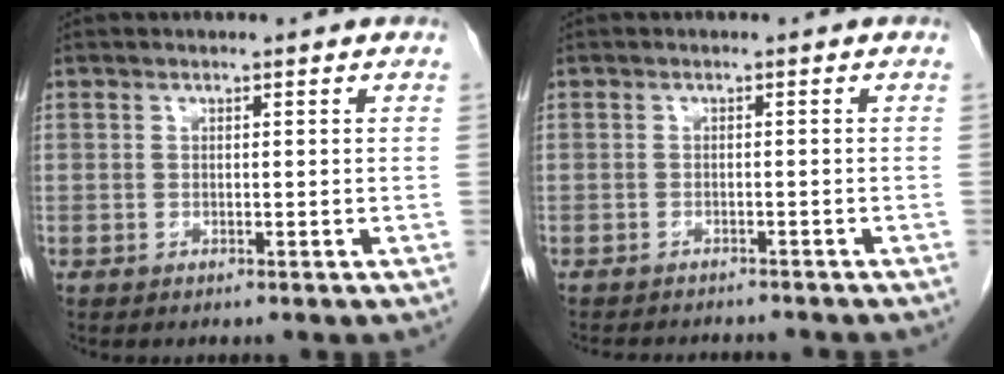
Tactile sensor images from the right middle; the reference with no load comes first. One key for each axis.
{"total": 7.3, "fx": -6.7, "fy": 1.5, "fz": 2.4, "tx": -0.033, "ty": -0.006, "tz": -0.084}